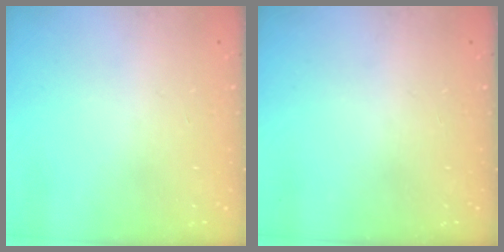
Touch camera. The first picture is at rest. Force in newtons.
{"total": 0.0}